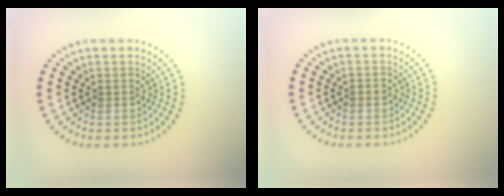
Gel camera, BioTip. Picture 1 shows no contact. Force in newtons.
{"total": 1.0, "press": 1.0, "slide": 0.1}